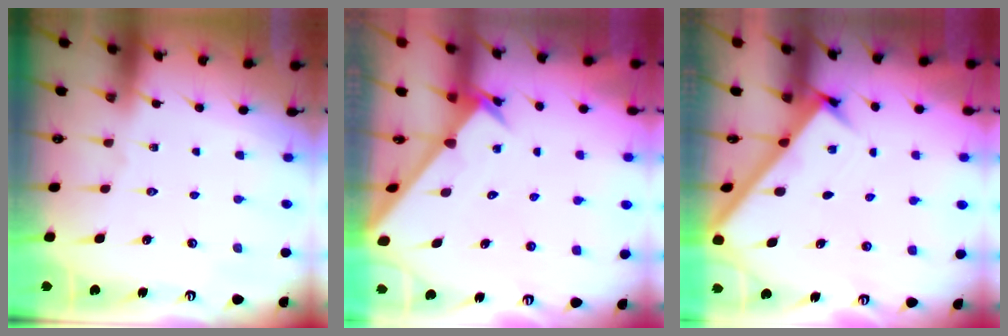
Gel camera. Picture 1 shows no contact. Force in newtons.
{"total": 2.4, "press": 2.4, "slide": 0.2}
{"total": 2.6, "press": 2.6, "slide": 0.3}